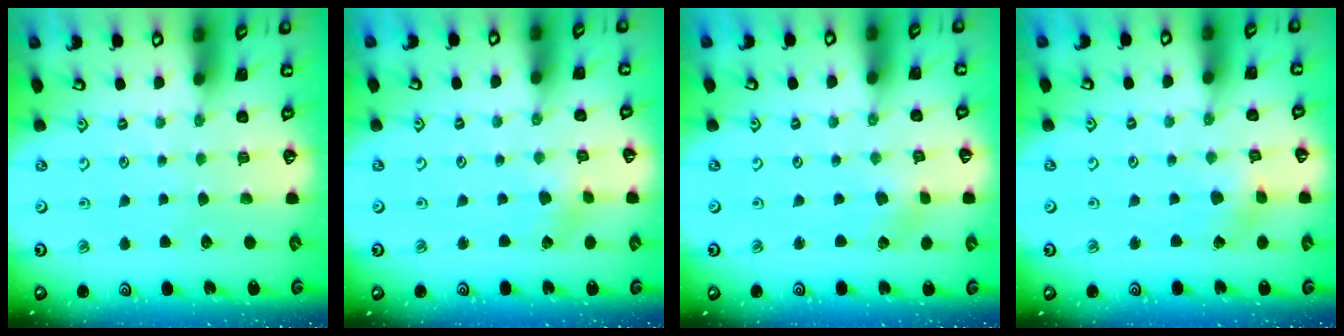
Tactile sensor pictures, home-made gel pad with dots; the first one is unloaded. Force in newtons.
{"total": 2.5, "press": 2.4, "slide": 0.6}
{"total": 2.0, "press": 2.0, "slide": 0.4}
{"total": 2.9, "press": 2.9, "slide": 0.3}